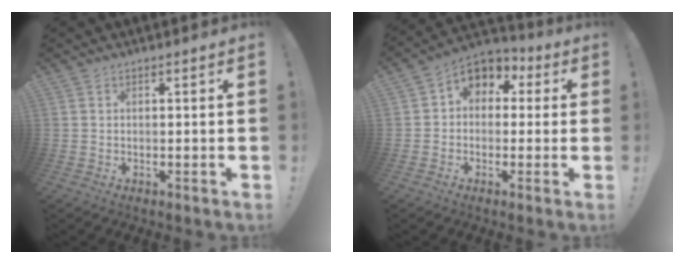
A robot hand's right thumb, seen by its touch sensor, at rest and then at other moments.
{"total": 5.8, "force": [0.0, 5.1, 2.7], "torque": [-0.037, 0.008, 0.006]}